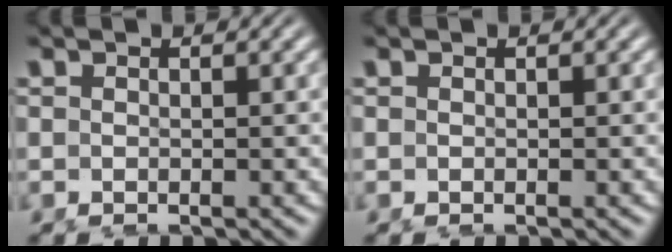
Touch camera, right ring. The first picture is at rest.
{"total": 0.0}